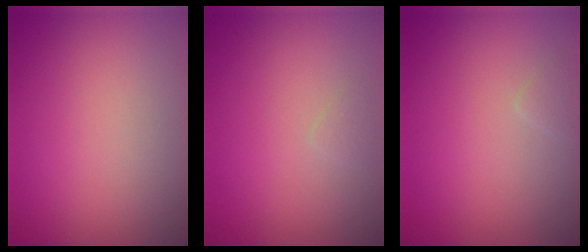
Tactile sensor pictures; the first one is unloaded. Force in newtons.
{"total": 0.5, "press": 0.5, "slide": 0.0}
{"total": 0.6, "press": 0.6, "slide": 0.0}